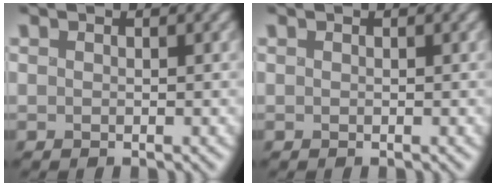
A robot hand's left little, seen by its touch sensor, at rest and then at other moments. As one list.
[{"total": 0.0}]